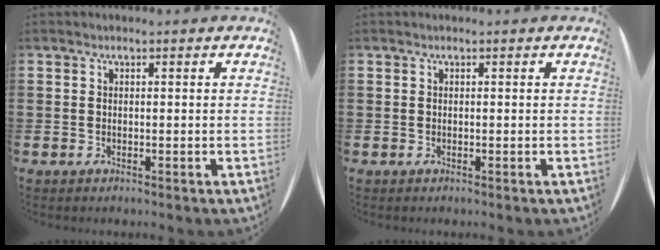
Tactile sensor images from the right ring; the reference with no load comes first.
{"total": 0.0}